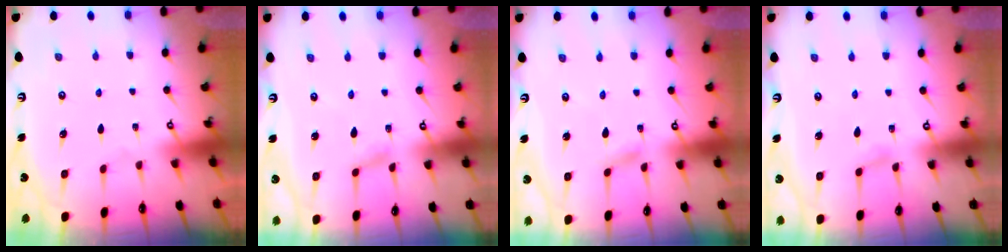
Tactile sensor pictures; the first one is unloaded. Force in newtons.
{"total": 2.4, "press": 2.4, "slide": 0.1}
{"total": 2.5, "press": 2.5, "slide": 0.3}
{"total": 2.3, "press": 2.3, "slide": 0.3}